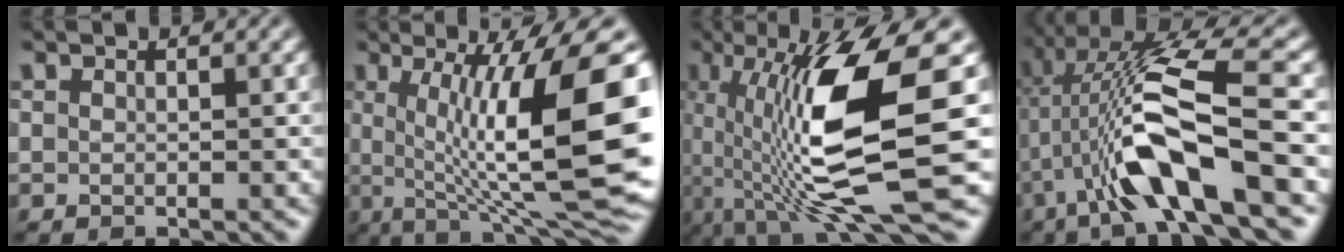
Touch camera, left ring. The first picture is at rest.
{"total": 14.9, "force": [1.1, 3.5, 14.4], "torque": [-0.195, 0.003, 0.020]}
{"total": 13.3, "force": [-0.5, 3.4, 12.9], "torque": [-0.226, -0.004, -0.008]}
{"total": 10.5, "force": [-2.4, 2.7, 9.8], "torque": [-0.198, 0.016, -0.052]}